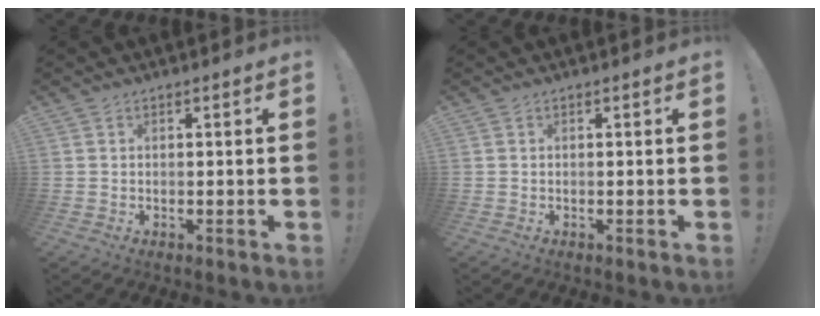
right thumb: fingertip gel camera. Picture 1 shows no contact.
{"total": 0.0}